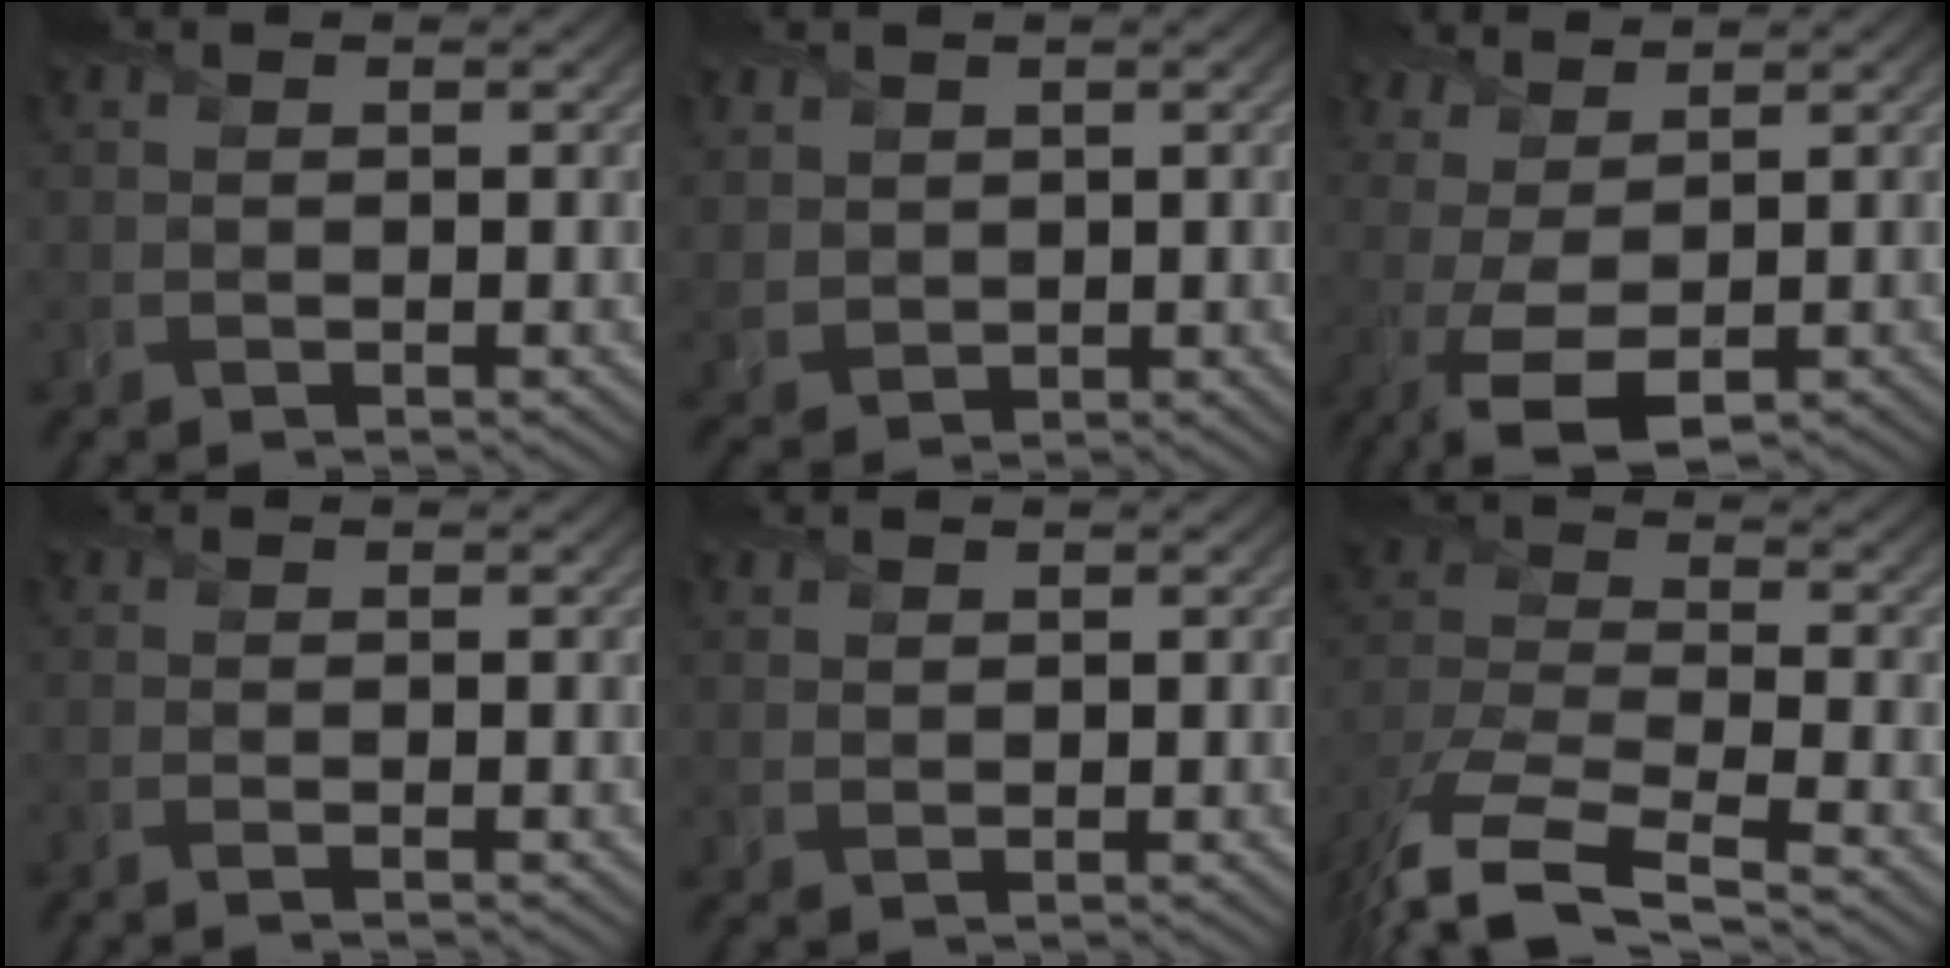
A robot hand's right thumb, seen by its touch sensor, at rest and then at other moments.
{"total": 3.3, "force": [1.7, 2.7, 0.8], "torque": [-0.038, -0.002, 0.038]}
{"total": 4.5, "force": [0.2, 1.9, 4.1], "torque": [-0.093, 0.007, 0.005]}
{"total": 1.2, "force": [-0.1, 0.3, 1.1], "torque": [-0.013, 0.000, -0.009]}
{"total": 1.0, "force": [1.0, 0.2, 0.0], "torque": [-0.005, 0.001, 0.024]}
{"total": 11.0, "force": [-8.1, 4.2, 6.3], "torque": [-0.150, -0.020, -0.145]}